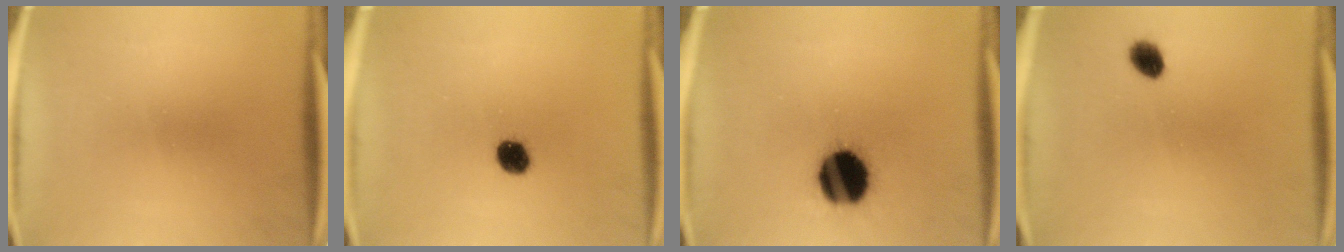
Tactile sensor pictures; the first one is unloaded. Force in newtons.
{"total": 4.8}
{"total": 16.4}
{"total": 3.6}